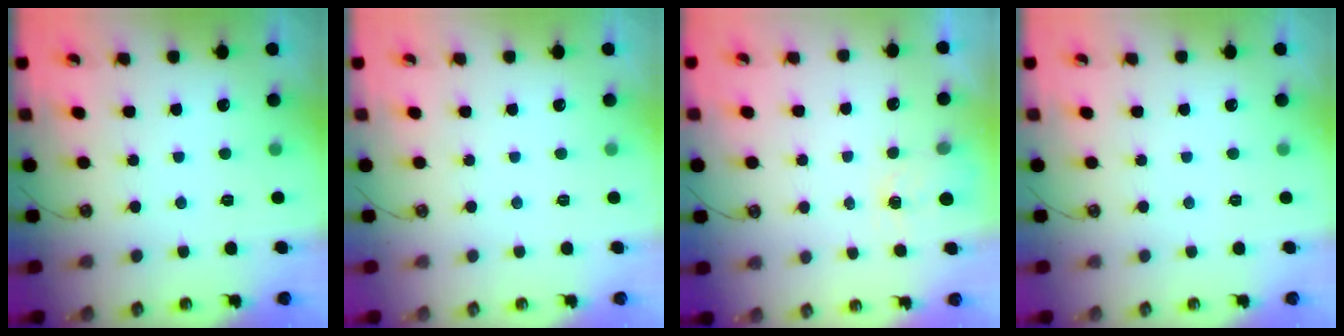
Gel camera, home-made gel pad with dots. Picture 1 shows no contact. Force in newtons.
{"total": 0.0}
{"total": 1.9, "press": 1.9, "slide": 0.3}
{"total": 0.0}